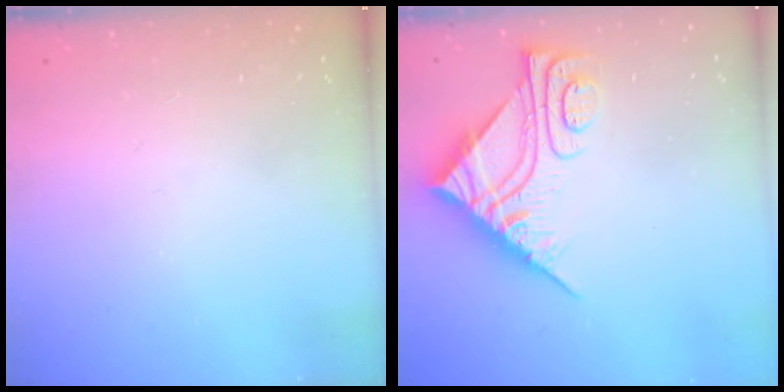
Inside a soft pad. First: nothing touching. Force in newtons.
{"total": 9.7, "press": 9.7, "slide": 0.9}